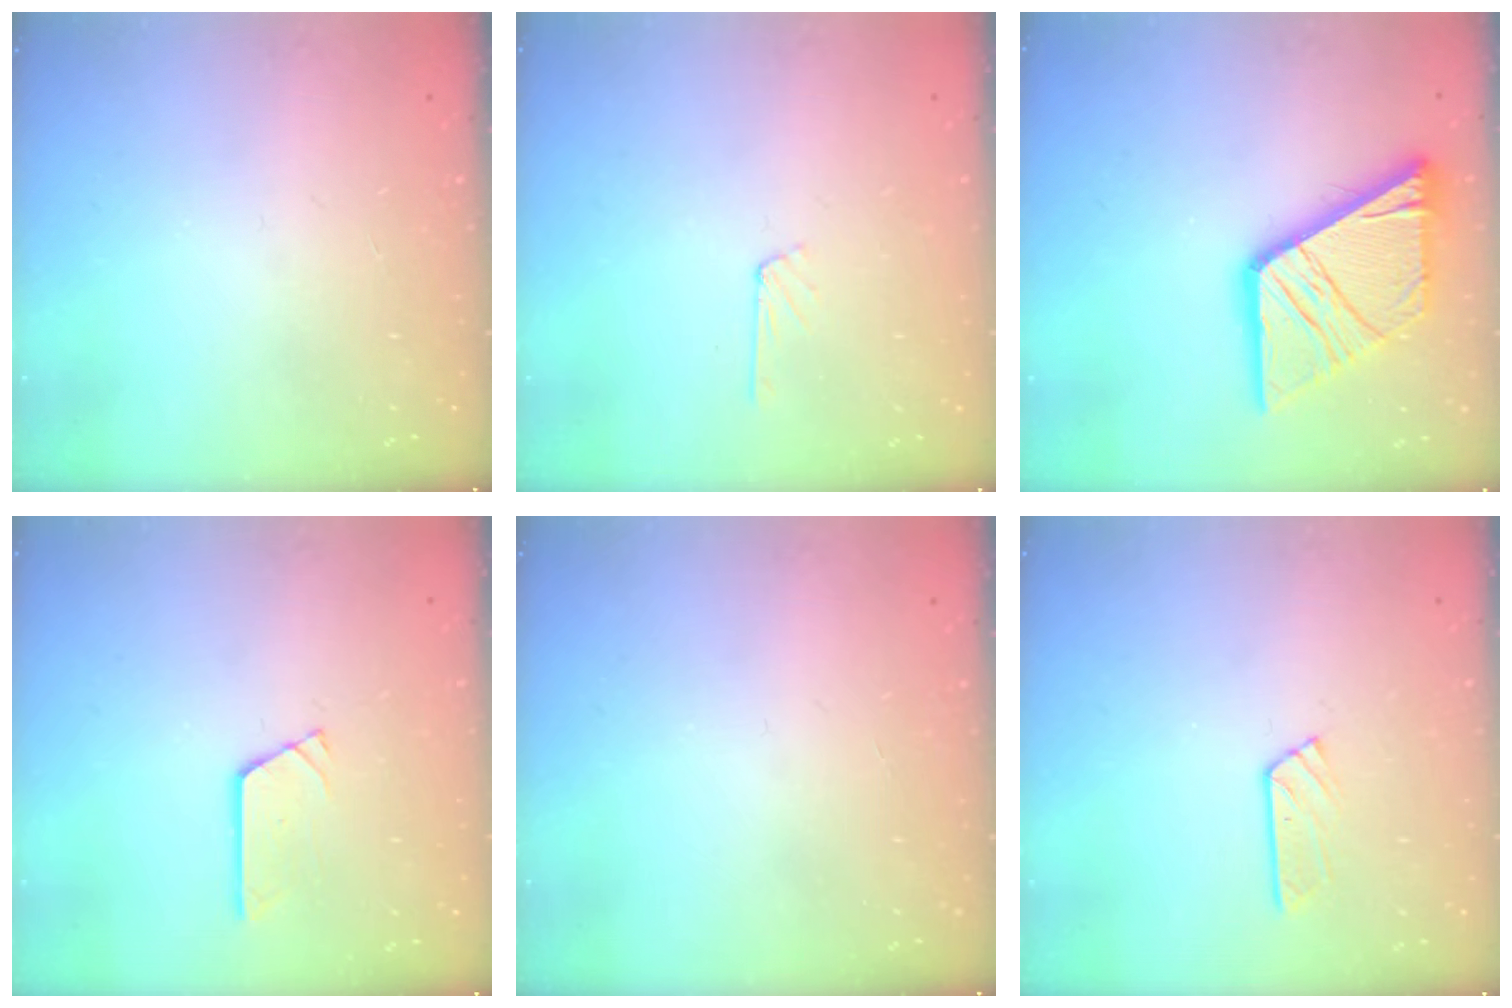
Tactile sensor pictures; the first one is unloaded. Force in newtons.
{"total": 3.0, "press": 3.0, "slide": 0.3}
{"total": 19.7, "press": 19.6, "slide": 2.3}
{"total": 2.8, "press": 2.8, "slide": 0.2}
{"total": 0.0}
{"total": 4.0, "press": 4.0, "slide": 0.3}